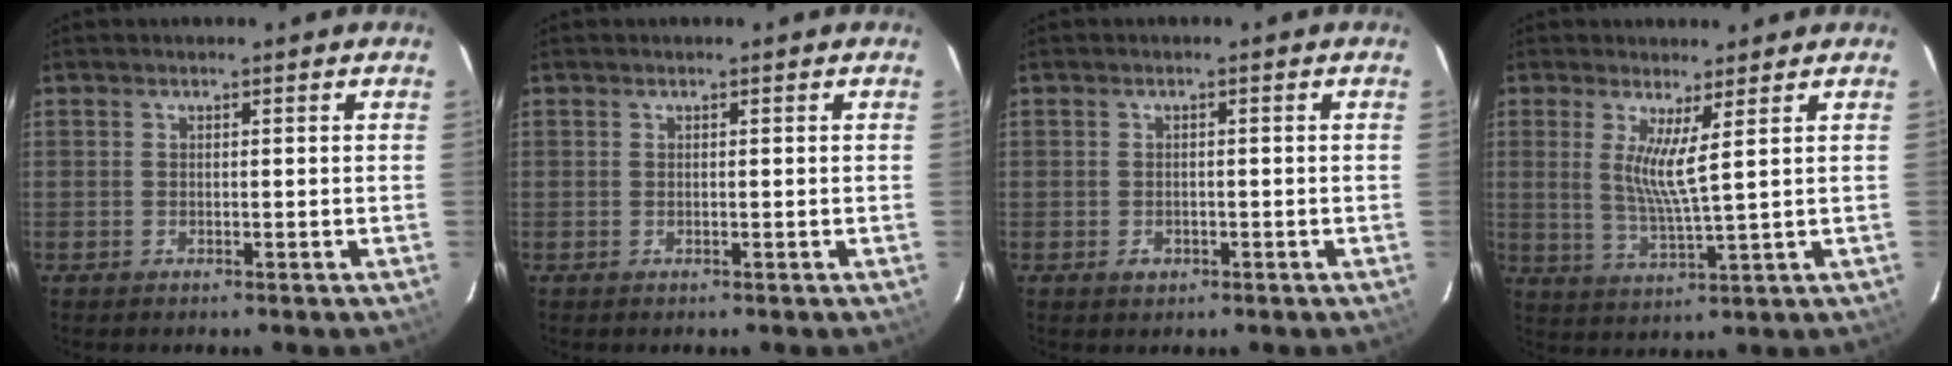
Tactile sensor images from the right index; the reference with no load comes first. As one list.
[{"total": 0.0}, {"total": 1.8, "force": [-0.9, 1.4, 0.6], "torque": [-0.007, 0.000, -0.012]}, {"total": 5.7, "force": [2.1, -0.3, 5.2], "torque": [-0.103, -0.020, 0.040]}]